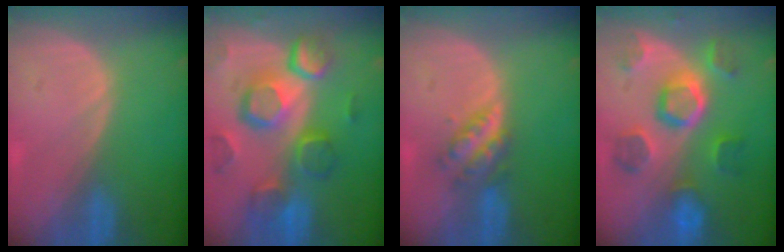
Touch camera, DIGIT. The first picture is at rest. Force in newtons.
{"total": 12.3, "press": 10.6, "slide": 6.2}
{"total": 4.7, "press": 4.6, "slide": 1.2}
{"total": 9.7, "press": 9.2, "slide": 3.1}